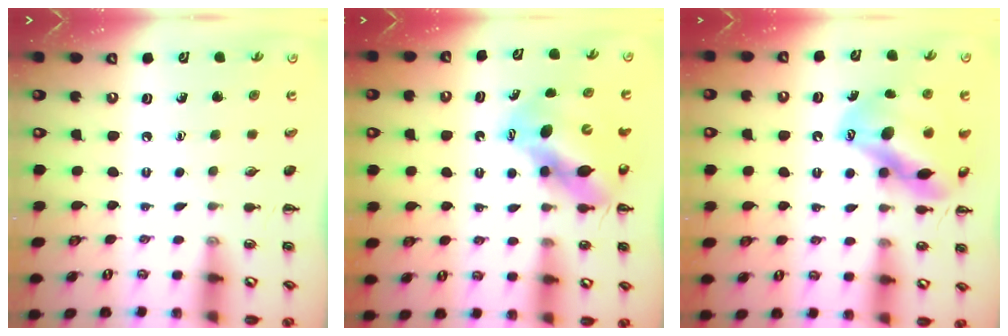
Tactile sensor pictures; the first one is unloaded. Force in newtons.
{"total": 10.9, "press": 10.6, "slide": 2.7}
{"total": 15.6, "press": 15.0, "slide": 4.1}